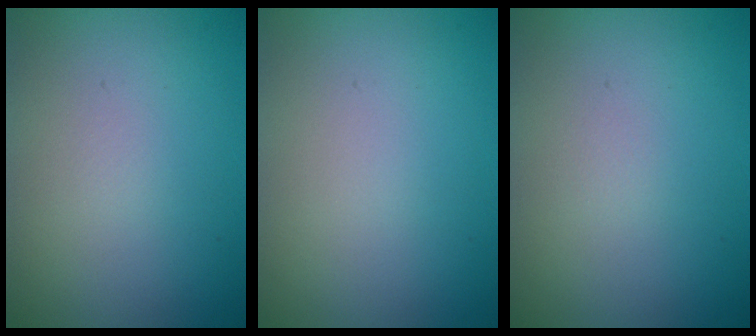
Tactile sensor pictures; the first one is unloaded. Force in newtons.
{"total": 0.0}
{"total": 0.0}